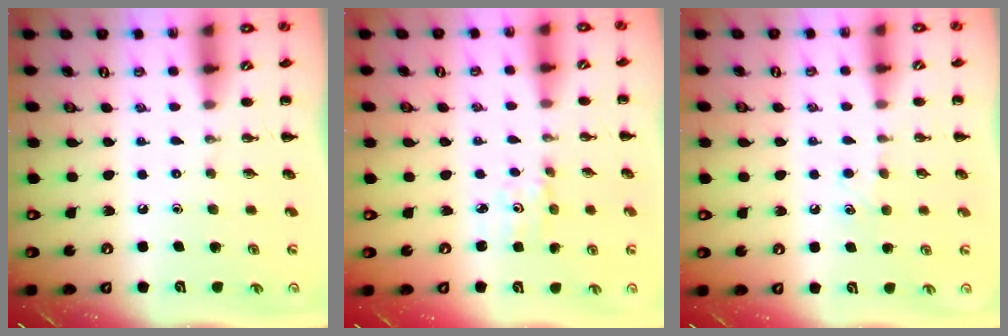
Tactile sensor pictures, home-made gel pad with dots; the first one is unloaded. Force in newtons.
{"total": 1.5, "press": 1.5, "slide": 0.3}
{"total": 4.9, "press": 4.7, "slide": 1.4}